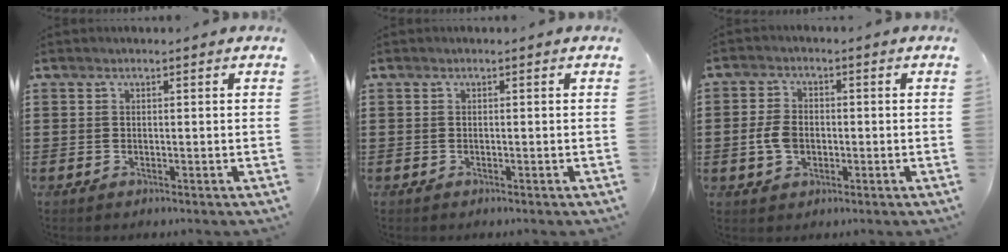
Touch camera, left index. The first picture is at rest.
{"total": 0.0}
{"total": 4.7, "force": [-0.6, 3.2, 3.3], "torque": [-0.087, -0.001, -0.016]}